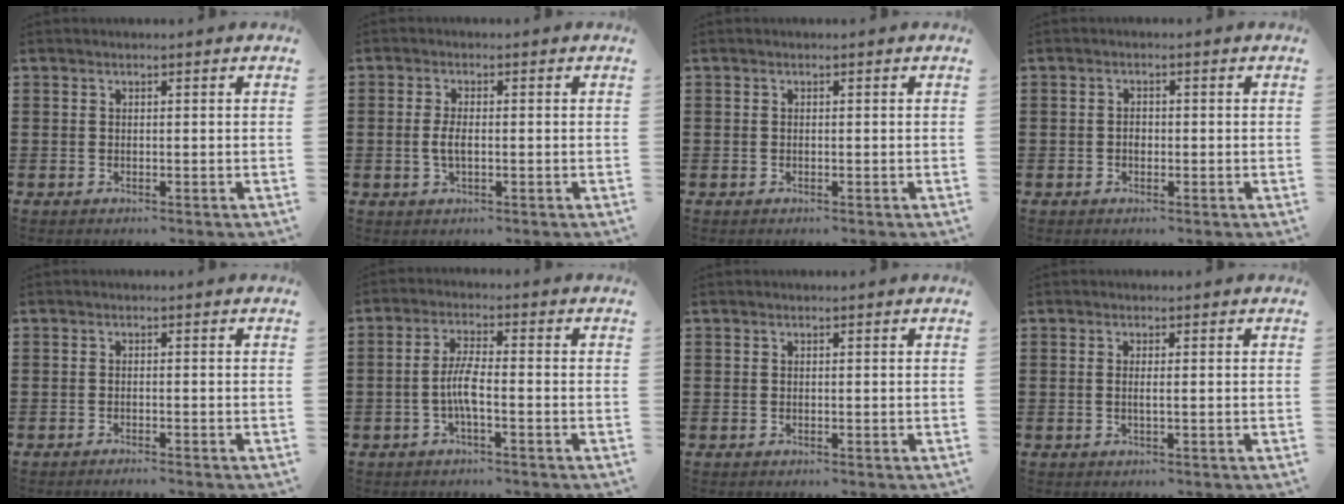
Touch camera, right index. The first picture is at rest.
{"total": 2.7, "force": [-0.3, 1.0, 2.5], "torque": [-0.063, -0.006, -0.009]}
{"total": 0.0}
{"total": 1.4, "force": [-0.2, 0.9, 1.0], "torque": [-0.022, 0.004, -0.005]}
{"total": 0.8, "force": [-0.7, -0.3, 0.1], "torque": [-0.001, 0.002, -0.013]}
{"total": 4.6, "force": [-1.4, 0.9, 4.3], "torque": [-0.099, -0.004, -0.033]}
{"total": 0.0}
{"total": 1.1, "force": [0.1, -0.2, 1.1], "torque": [-0.019, -0.002, 0.003]}